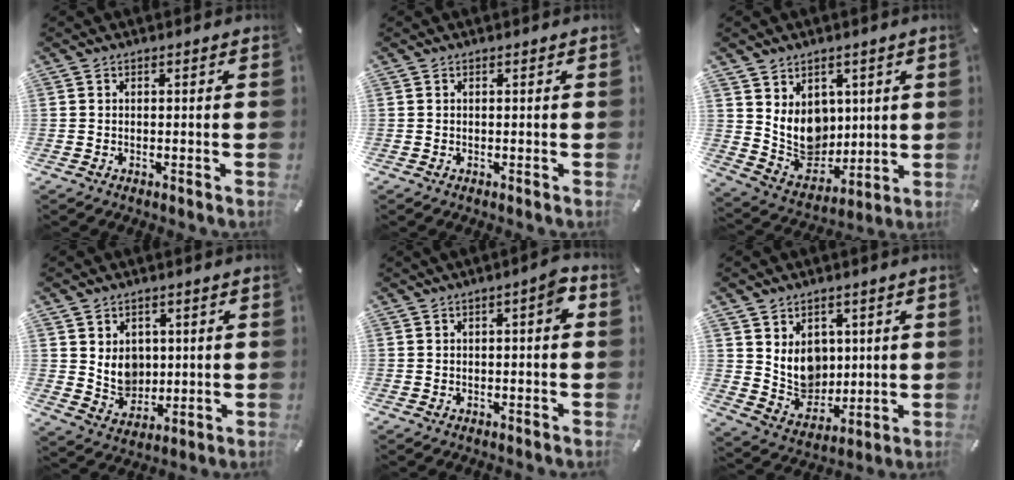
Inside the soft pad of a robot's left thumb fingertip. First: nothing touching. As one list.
[{"total": 0.0}, {"total": 11.8, "force": [3.7, 10.0, 5.0], "torque": [-0.091, -0.035, 0.084]}, {"total": 7.6, "force": [2.9, 6.7, 2.1], "torque": [-0.024, -0.023, 0.057]}, {"total": 3.6, "force": [0.6, 0.9, 3.5], "torque": [-0.058, 0.008, 0.005]}, {"total": 10.2, "force": [4.0, 8.6, 3.7], "torque": [-0.070, -0.029, 0.084]}]